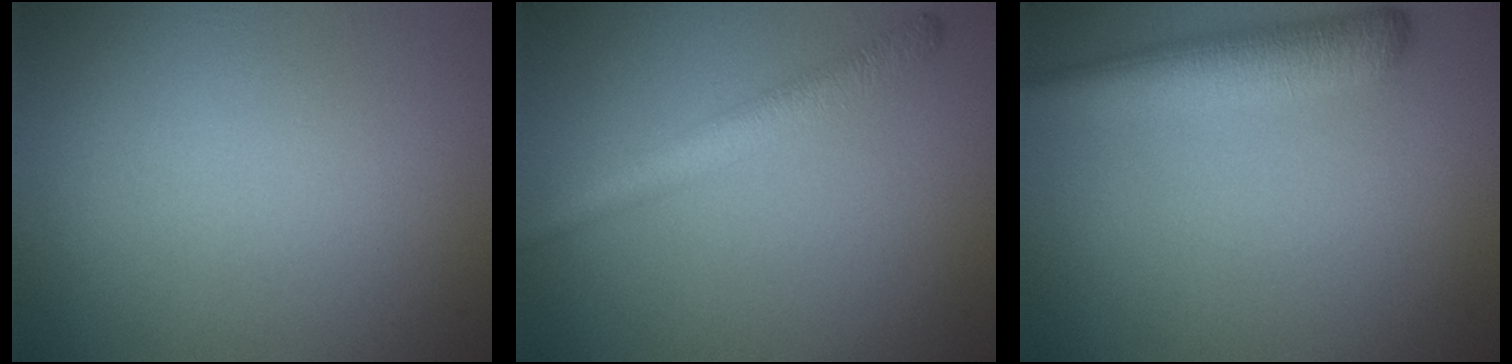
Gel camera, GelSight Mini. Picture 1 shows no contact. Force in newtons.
{"total": 3.0, "press": 3.0, "slide": 0.1}
{"total": 4.7, "press": 4.7, "slide": 0.4}